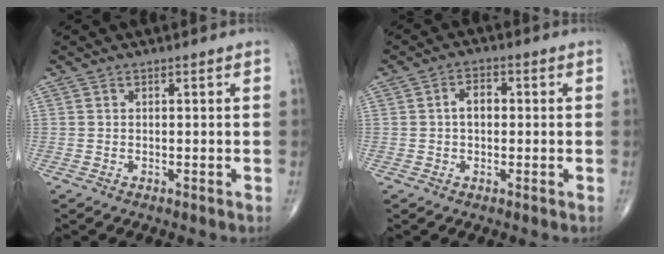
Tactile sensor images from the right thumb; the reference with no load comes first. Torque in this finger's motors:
{"motor_torque": [0.25, 1.27, 0.30, -0.10, 0.01]}